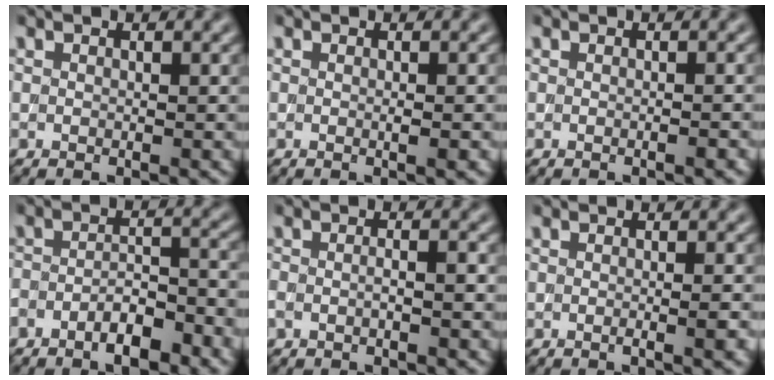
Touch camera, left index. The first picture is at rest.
{"total": 1.5, "force": [-0.1, 0.4, 1.4], "torque": [-0.015, -0.001, -0.005]}
{"total": 1.2, "force": [-0.1, 0.5, 1.1], "torque": [-0.003, -0.001, -0.007]}
{"total": 4.4, "force": [-2.9, 1.3, 3.0], "torque": [-0.051, 0.006, -0.050]}
{"total": 1.4, "force": [-0.6, 0.4, 1.2], "torque": [-0.019, 0.002, -0.013]}
{"total": 2.4, "force": [-0.3, 0.8, 2.2], "torque": [-0.018, -0.002, -0.013]}